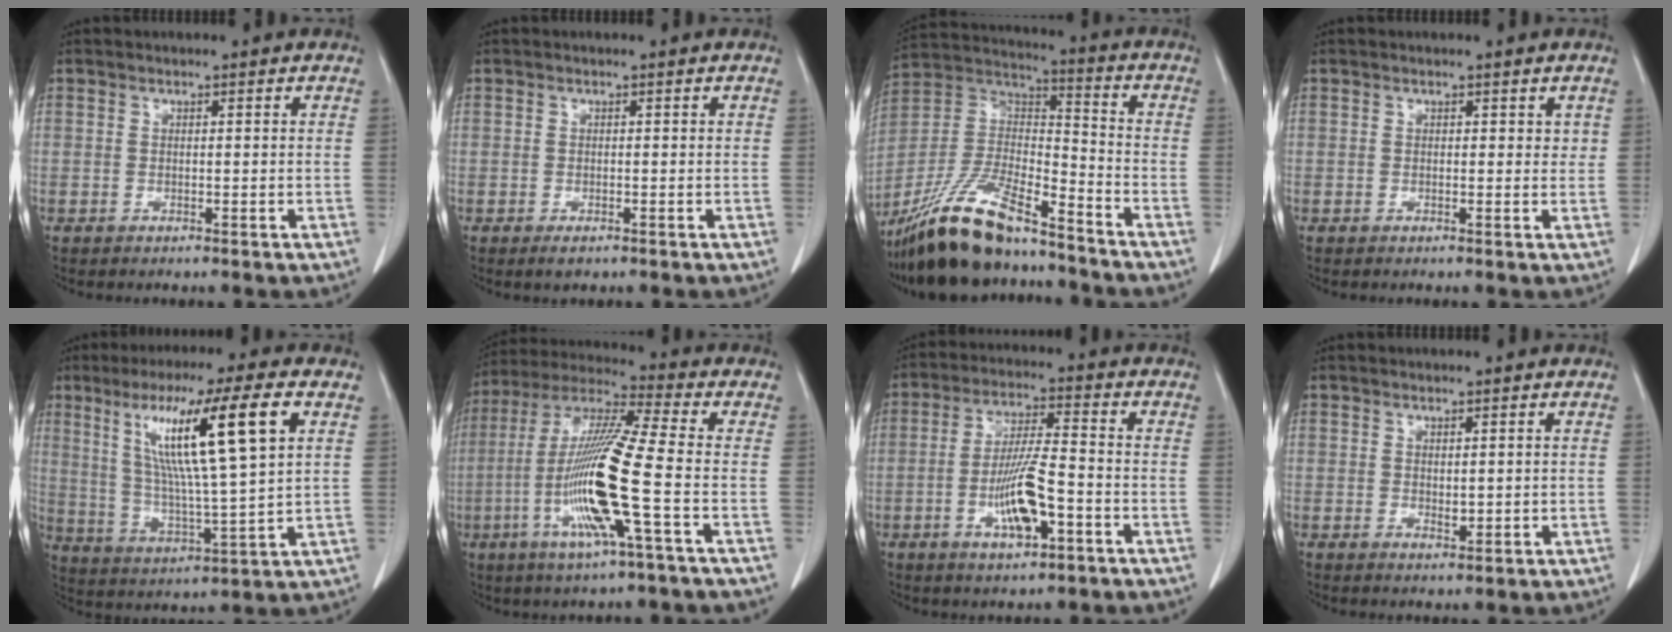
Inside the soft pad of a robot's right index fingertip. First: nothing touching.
{"total": 1.1, "force": [-0.4, 0.7, 0.7], "torque": [-0.005, 0.001, -0.003]}
{"total": 19.8, "force": [-16.0, 4.4, 10.9], "torque": [-0.248, -0.017, -0.300]}
{"total": 1.4, "force": [1.0, 0.8, 0.7], "torque": [0.004, -0.004, 0.010]}
{"total": 17.0, "force": [6.4, 0.1, 15.7], "torque": [-0.275, 0.007, 0.108]}
{"total": 15.9, "force": [-4.2, -0.3, 15.3], "torque": [-0.316, -0.010, -0.091]}
{"total": 9.2, "force": [-3.2, 1.8, 8.4], "torque": [-0.161, 0.000, -0.055]}
{"total": 1.8, "force": [0.2, 0.8, 1.5], "torque": [-0.024, -0.007, 0.009]}